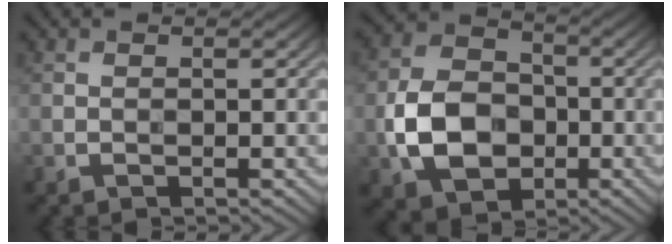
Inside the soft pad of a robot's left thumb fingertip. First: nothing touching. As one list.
[{"total": 9.2, "force": [-2.0, 7.0, 5.7], "torque": [-0.120, -0.008, -0.046]}]